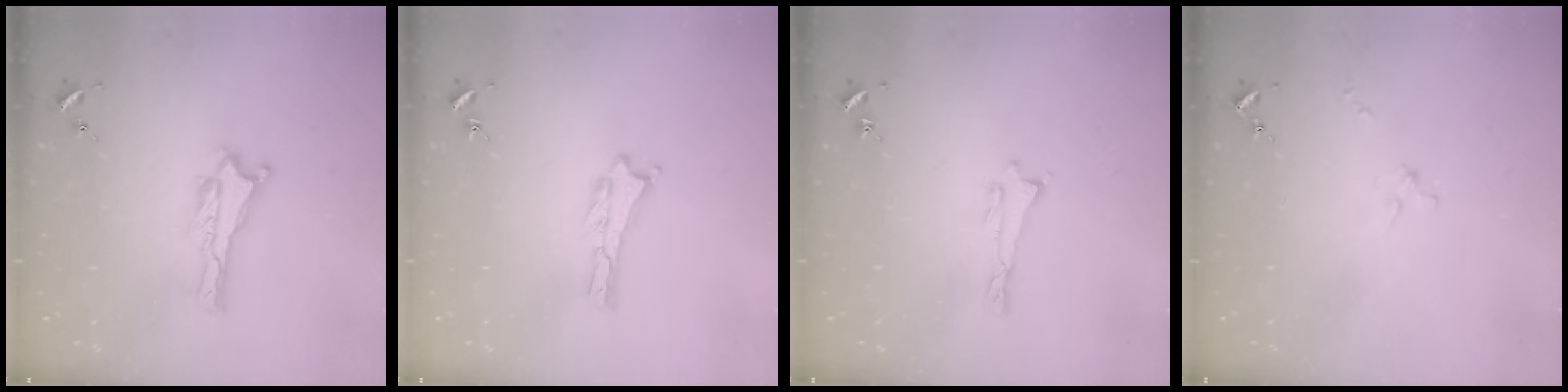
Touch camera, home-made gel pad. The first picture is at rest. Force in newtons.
{"total": 0.0}
{"total": 0.0}
{"total": 1.3, "press": 1.2, "slide": 0.1}